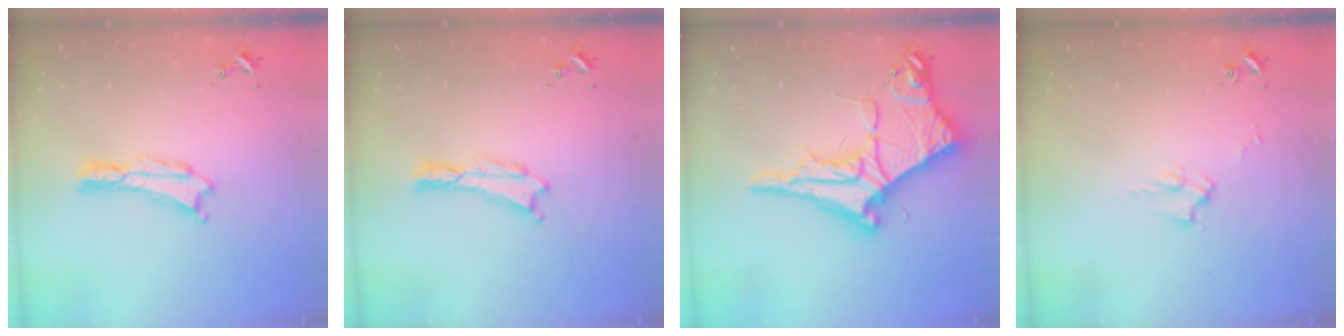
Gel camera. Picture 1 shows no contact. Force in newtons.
{"total": 0.0}
{"total": 8.9, "press": 8.8, "slide": 1.0}
{"total": 2.6, "press": 2.6, "slide": 0.3}